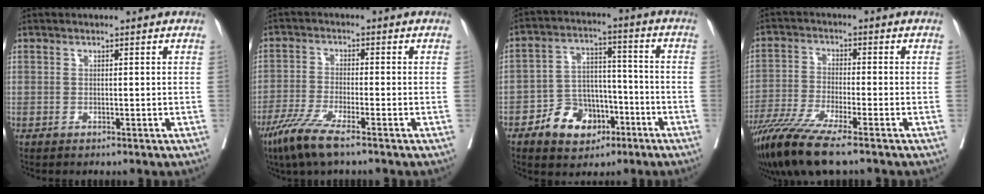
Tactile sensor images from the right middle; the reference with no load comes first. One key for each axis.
{"total": 6.8, "fx": -4.6, "fy": 0.4, "fz": 5.0, "tx": -0.105, "ty": -0.017, "tz": -0.090}
{"total": 9.1, "fx": -4.9, "fy": 6.2, "fz": 4.4, "tx": -0.076, "ty": 0.024, "tz": -0.076}
{"total": 10.2, "fx": -7.5, "fy": 0.2, "fz": 6.9, "tx": -0.128, "ty": -0.031, "tz": -0.136}